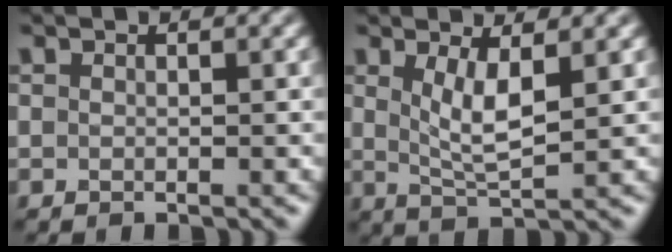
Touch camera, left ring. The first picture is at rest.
{"total": 3.6, "force": [0.6, 1.0, 3.4], "torque": [-0.066, -0.009, 0.018]}